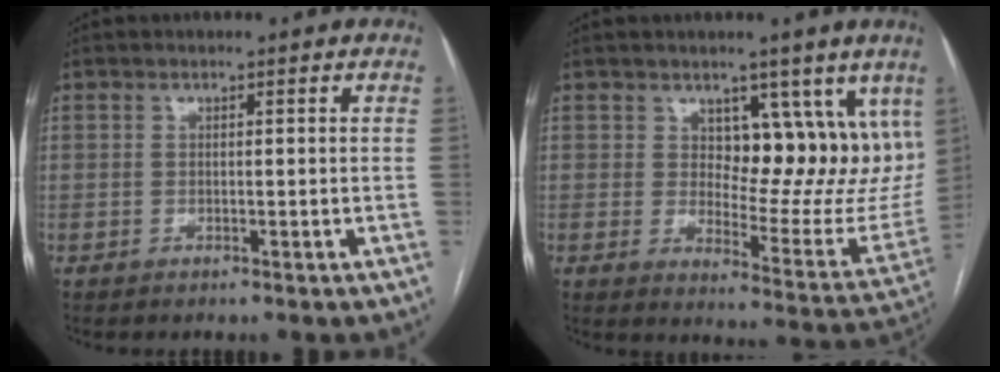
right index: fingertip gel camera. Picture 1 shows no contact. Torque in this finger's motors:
{"motor_torque": [0.07, 0.15, 0.09, 0.02]}